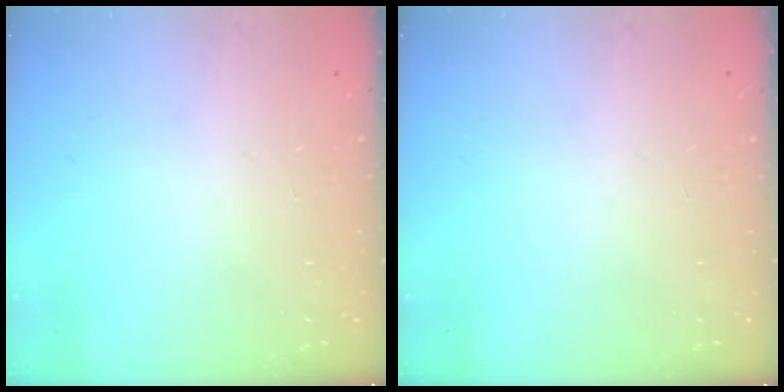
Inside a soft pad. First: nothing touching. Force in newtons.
{"total": 0.0}